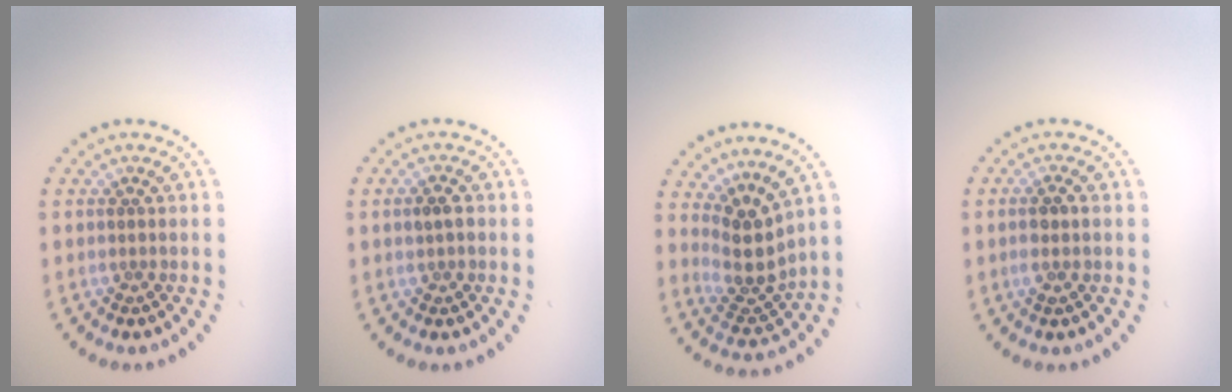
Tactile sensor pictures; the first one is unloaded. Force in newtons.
{"total": 1.5, "press": 1.5, "slide": 0.1}
{"total": 3.7, "press": 2.7, "slide": 2.5}
{"total": 1.3, "press": 1.3, "slide": 0.4}